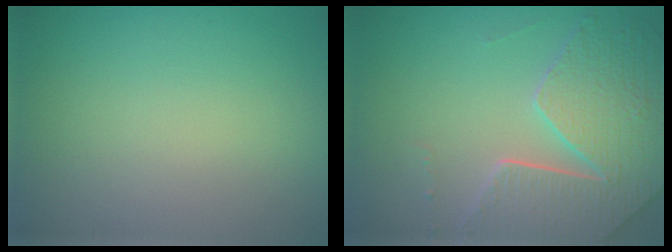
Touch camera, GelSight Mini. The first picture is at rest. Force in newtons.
{"total": 6.9, "press": 5.4, "slide": 4.4}